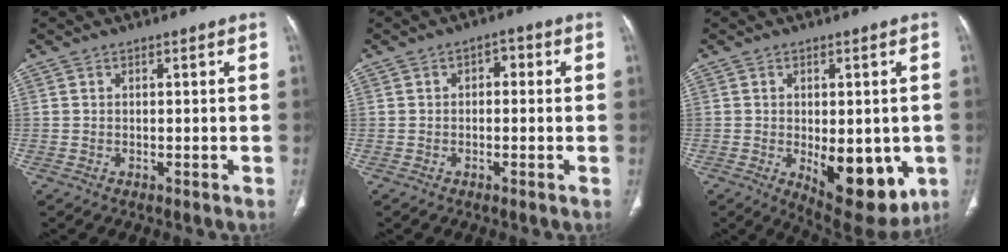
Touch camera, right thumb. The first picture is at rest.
{"total": 2.5, "force": [0.2, 1.7, 1.8], "torque": [-0.009, 0.008, -0.008]}
{"total": 14.7, "force": [-3.4, 7.0, 12.4], "torque": [-0.141, -0.018, -0.026]}